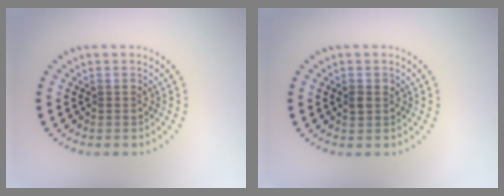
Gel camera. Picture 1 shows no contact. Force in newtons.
{"total": 1.1, "press": 1.1, "slide": 0.2}